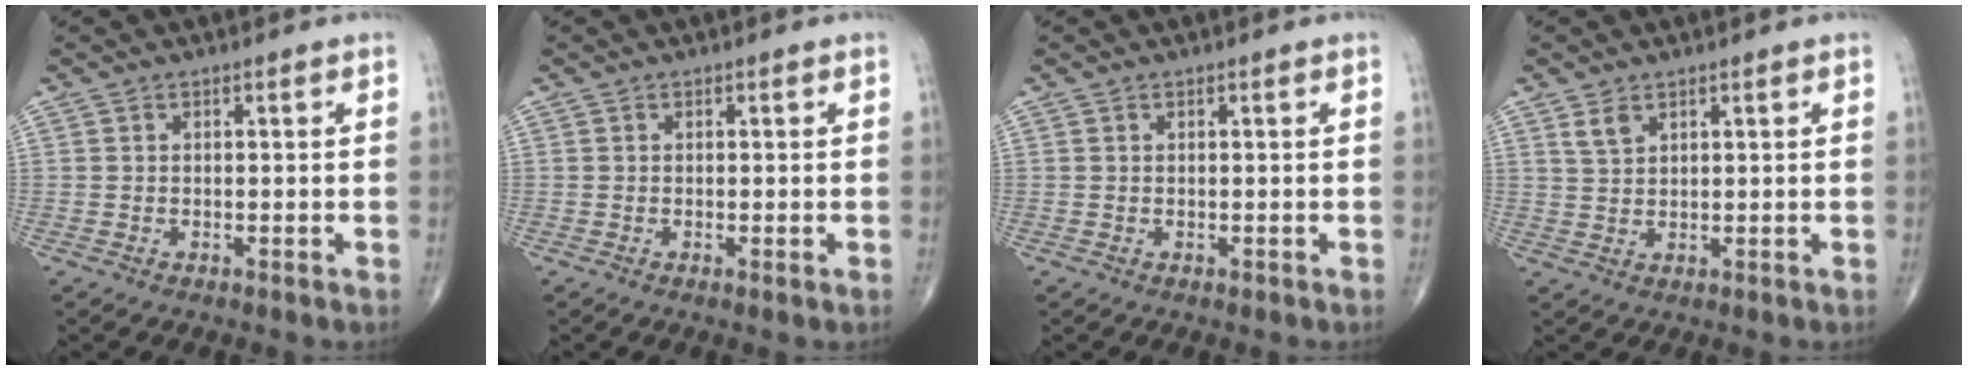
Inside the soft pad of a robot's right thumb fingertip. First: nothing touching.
{"total": 0.6, "force": [-0.2, 0.0, 0.6], "torque": [-0.013, -0.003, -0.004]}
{"total": 0.0}
{"total": 2.7, "force": [1.7, 1.5, 1.4], "torque": [-0.023, -0.006, 0.040]}